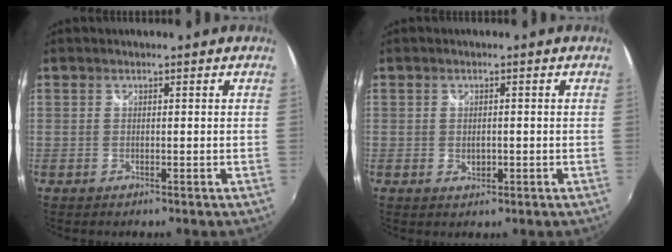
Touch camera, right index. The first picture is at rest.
{"total": 1.9, "force": [-0.3, 1.5, 1.2], "torque": [-0.018, -0.002, -0.002]}